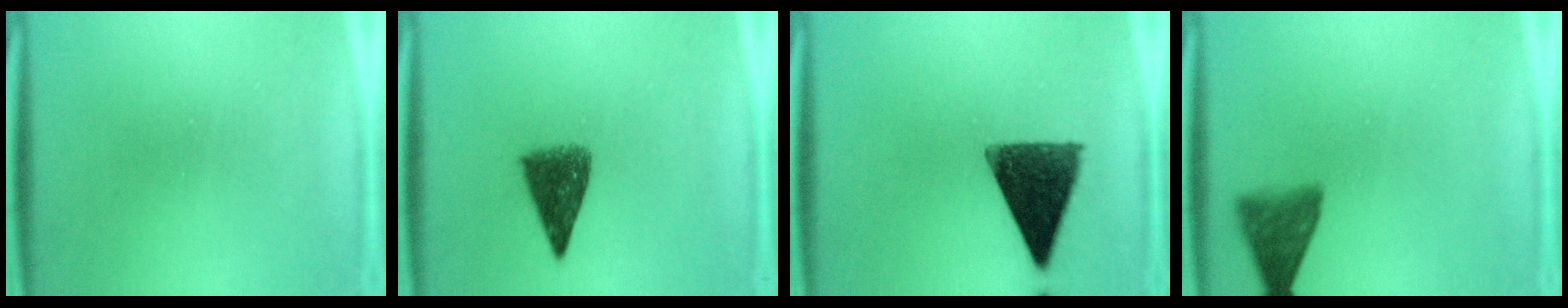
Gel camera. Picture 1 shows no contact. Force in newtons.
{"total": 6.3}
{"total": 12.4}
{"total": 5.2}